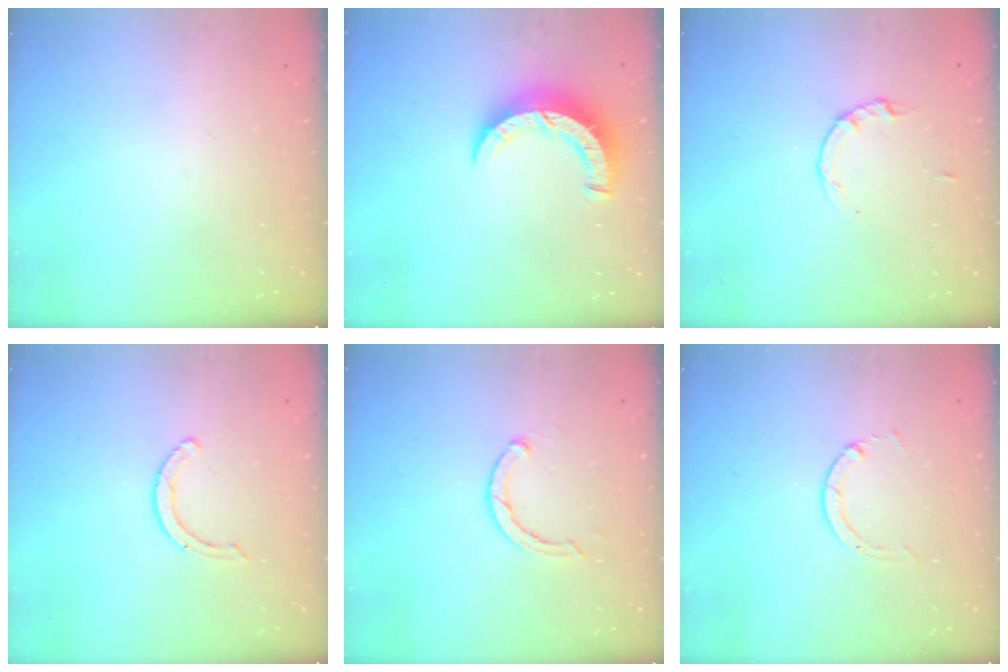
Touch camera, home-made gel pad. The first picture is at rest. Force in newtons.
{"total": 8.4, "press": 8.4, "slide": 0.7}
{"total": 2.2, "press": 2.1, "slide": 0.3}
{"total": 2.9, "press": 2.9, "slide": 0.4}
{"total": 2.6, "press": 2.5, "slide": 0.4}
{"total": 1.3, "press": 1.2, "slide": 0.3}